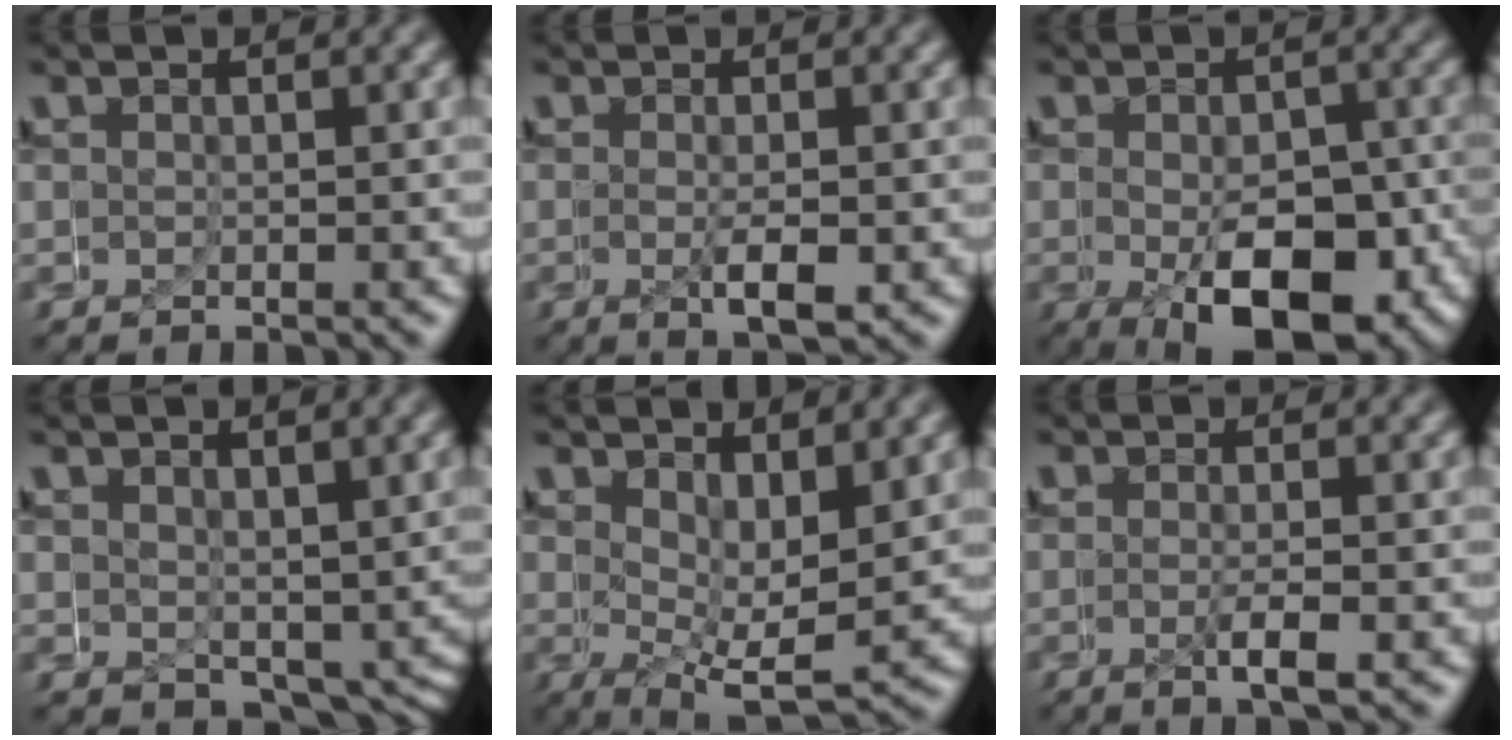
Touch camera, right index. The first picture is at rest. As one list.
[{"total": 2.3, "force": [-0.7, 0.5, 2.1], "torque": [-0.028, -0.013, -0.006]}, {"total": 6.9, "force": [-3.1, 2.9, 5.4], "torque": [-0.077, -0.029, -0.037]}, {"total": 2.4, "force": [-1.4, 1.5, 1.3], "torque": [-0.023, -0.026, -0.006]}, {"total": 5.6, "force": [-1.5, 3.2, 4.3], "torque": [-0.066, -0.034, -0.016]}, {"total": 1.6, "force": [-0.8, -0.1, 1.4], "torque": [-0.016, -0.005, -0.014]}]